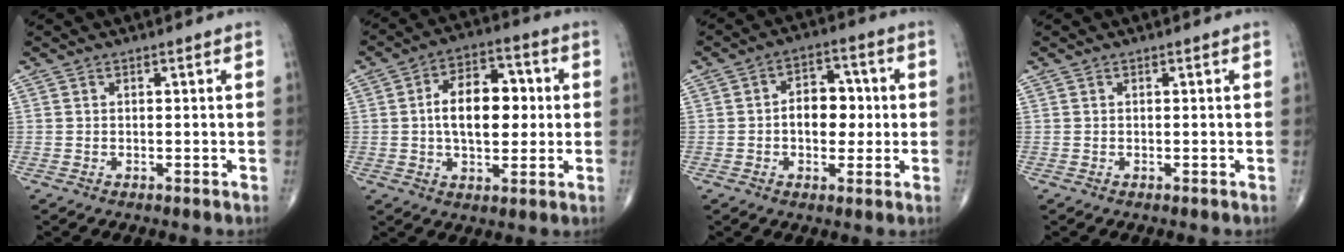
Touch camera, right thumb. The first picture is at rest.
{"total": 13.2, "force": [0.8, 7.6, 10.7], "torque": [-0.143, 0.019, 0.009]}
{"total": 8.5, "force": [-0.1, 5.7, 6.2], "torque": [-0.057, 0.019, -0.007]}
{"total": 0.0}